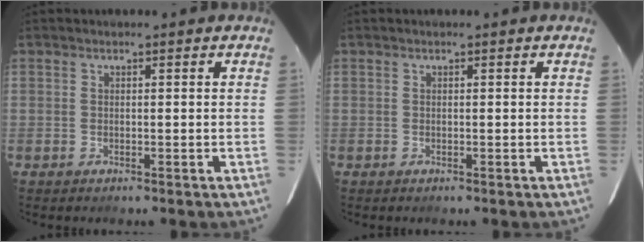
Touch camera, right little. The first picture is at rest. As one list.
[{"total": 0.0}]